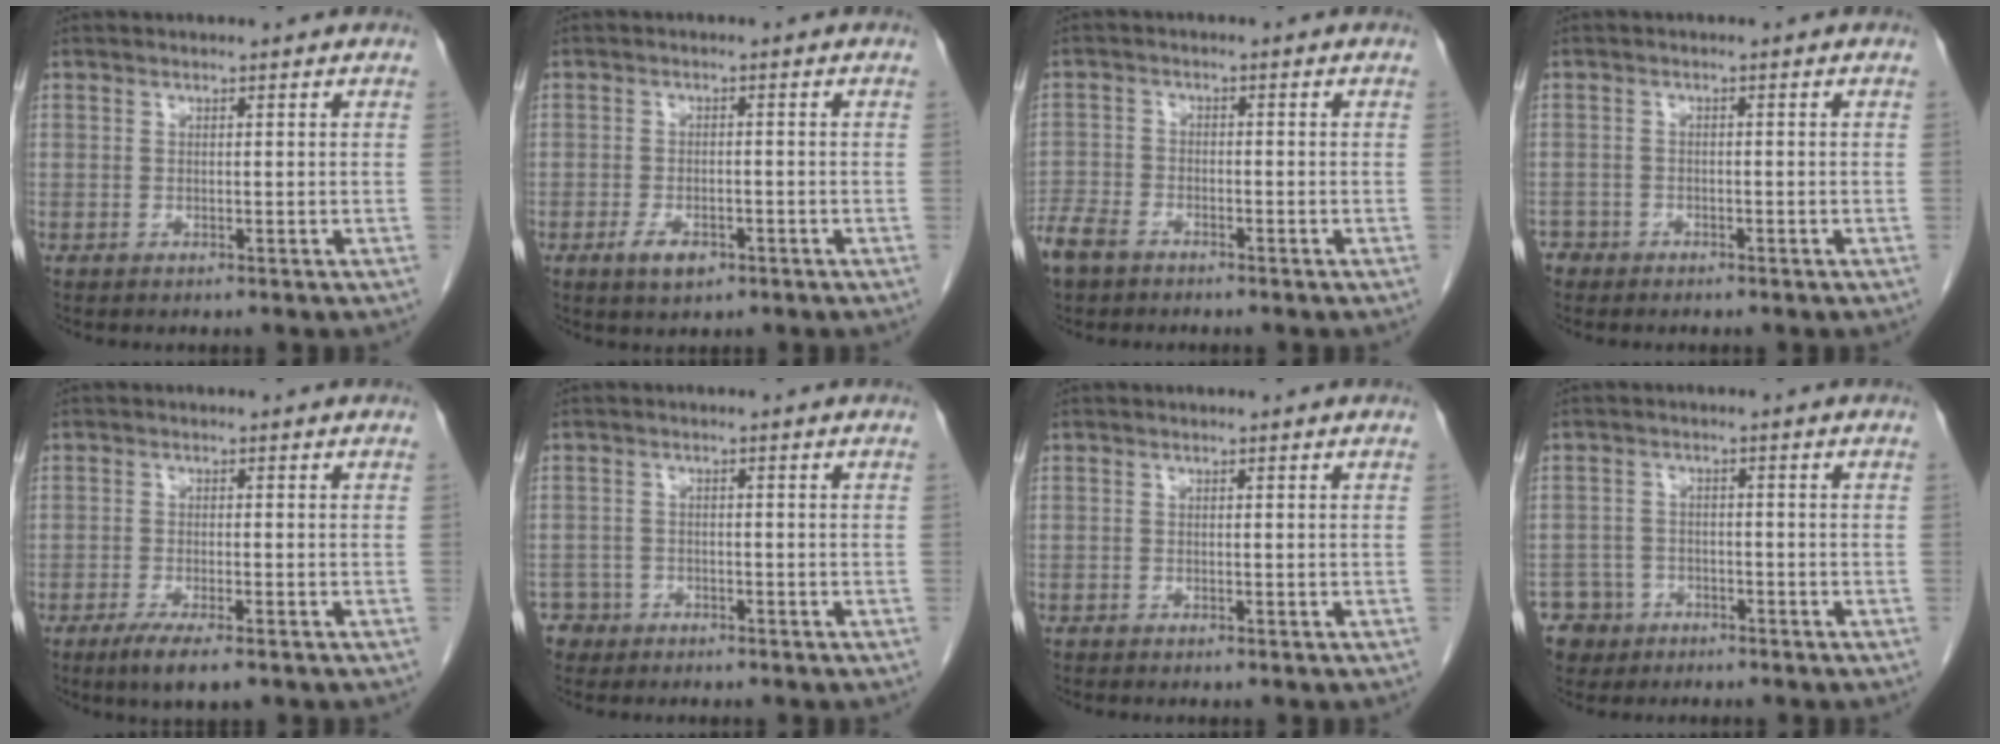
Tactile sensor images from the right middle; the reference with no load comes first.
{"total": 3.5, "force": [-1.9, 1.7, 2.4], "torque": [-0.044, 0.001, -0.026]}
{"total": 5.5, "force": [-4.3, 2.7, 2.2], "torque": [-0.046, -0.002, -0.082]}
{"total": 2.3, "force": [-1.8, 1.4, -0.1], "torque": [-0.002, 0.005, -0.035]}
{"total": 5.3, "force": [-3.5, 0.8, 3.9], "torque": [-0.069, -0.014, -0.053]}
{"total": 3.0, "force": [-2.0, 2.0, -0.7], "torque": [0.014, 0.010, -0.039]}
{"total": 0.0}
{"total": 5.4, "force": [-3.3, 4.2, -0.1], "torque": [0.004, 0.008, -0.055]}